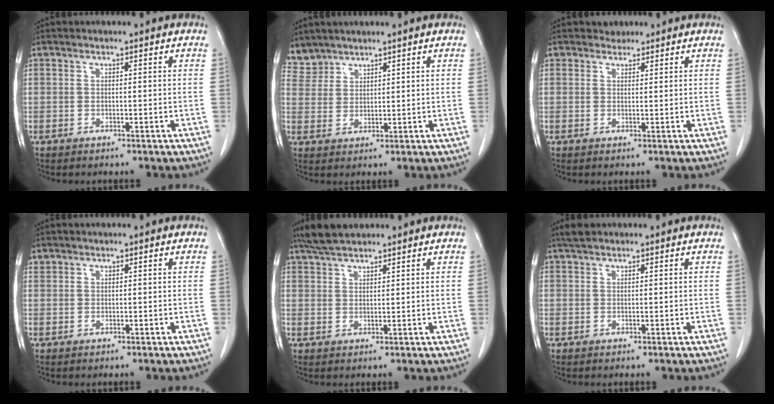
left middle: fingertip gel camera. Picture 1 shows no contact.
{"total": 3.6, "force": [3.4, 1.2, -0.6], "torque": [0.011, 0.008, 0.076]}
{"total": 1.5, "force": [1.2, 0.8, -0.3], "torque": [0.003, 0.003, 0.016]}
{"total": 0.6, "force": [0.5, 0.2, 0.0], "torque": [-0.003, 0.006, 0.011]}
{"total": 5.3, "force": [4.7, 1.0, 2.3], "torque": [-0.051, 0.019, 0.089]}
{"total": 1.9, "force": [1.6, 0.6, 0.7], "torque": [-0.018, 0.012, 0.030]}